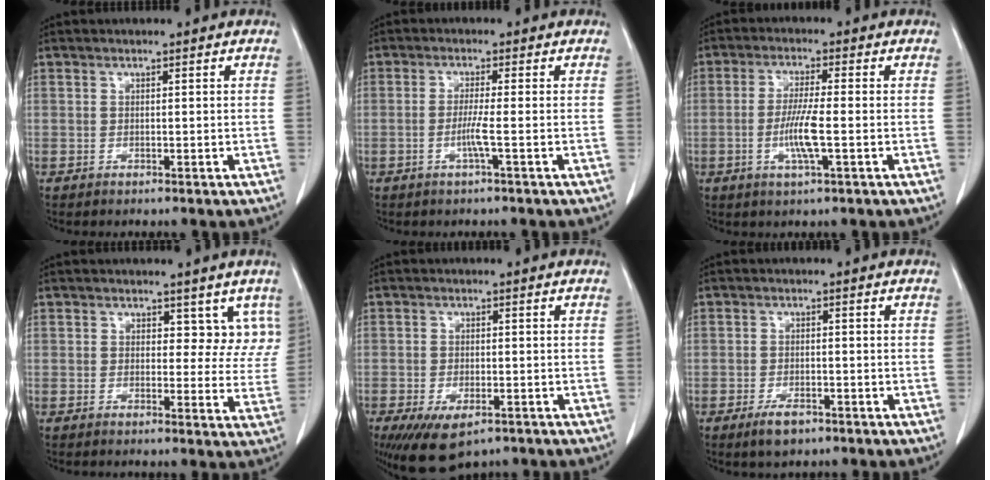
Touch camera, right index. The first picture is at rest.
{"total": 2.8, "force": [-0.9, -0.6, 2.6], "torque": [-0.053, -0.004, -0.019]}
{"total": 6.1, "force": [-1.4, 0.1, 6.0], "torque": [-0.119, -0.009, -0.026]}
{"total": 5.5, "force": [3.4, 3.5, 2.5], "torque": [-0.002, -0.007, 0.030]}
{"total": 8.6, "force": [-5.2, 4.0, 5.6], "torque": [-0.100, -0.015, -0.077]}
{"total": 3.4, "force": [-2.2, 1.5, 2.1], "torque": [-0.039, -0.002, -0.033]}